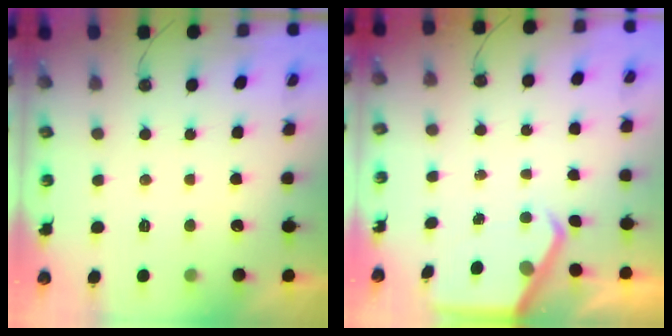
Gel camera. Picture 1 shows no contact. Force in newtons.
{"total": 4.4, "press": 4.4, "slide": 0.3}